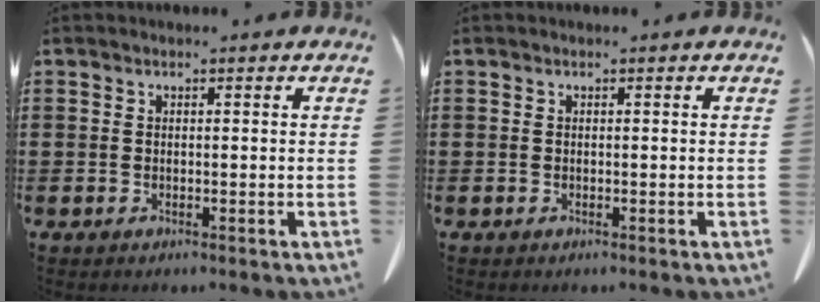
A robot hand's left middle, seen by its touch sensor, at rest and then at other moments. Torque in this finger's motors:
{"motor_torque": [-0.01, 0.00, 0.00, 0.00]}